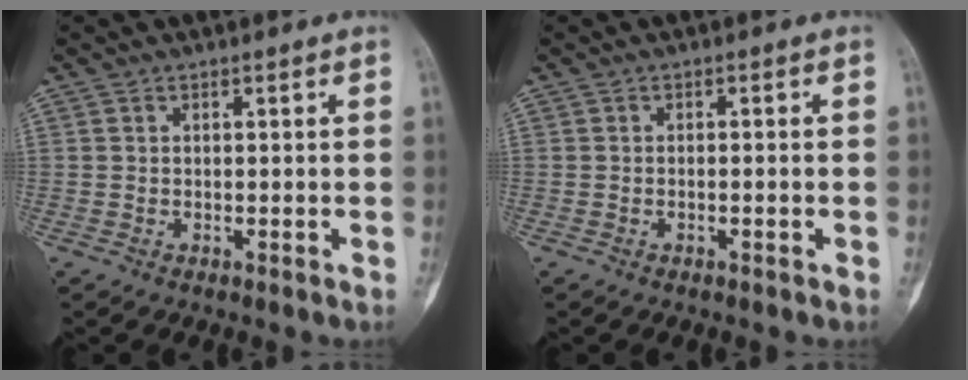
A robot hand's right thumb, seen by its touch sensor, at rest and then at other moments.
{"total": 0.6, "force": [-0.3, 0.2, 0.5], "torque": [-0.007, 0.005, -0.004]}